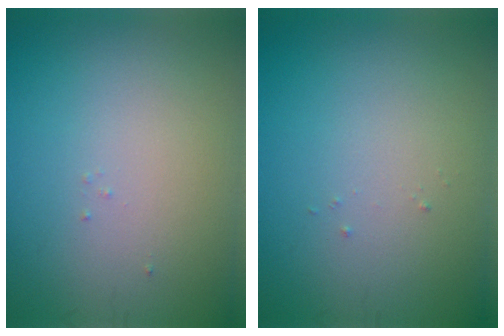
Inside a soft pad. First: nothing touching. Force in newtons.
{"total": 0.0}